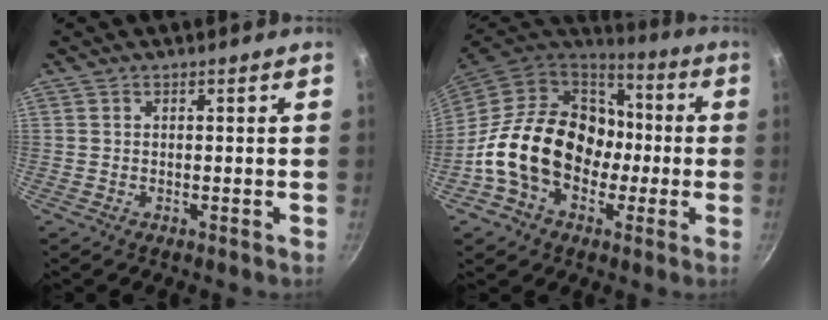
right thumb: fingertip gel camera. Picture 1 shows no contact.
{"total": 21.9, "force": [-2.6, 16.7, 13.9], "torque": [-0.212, 0.059, -0.041]}